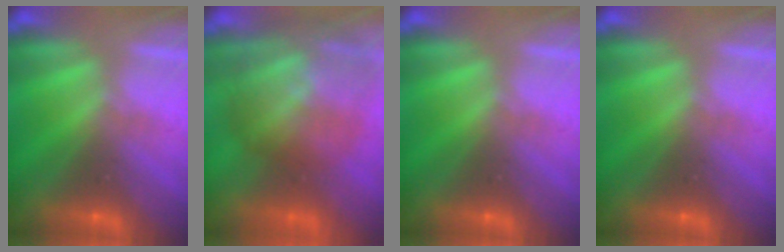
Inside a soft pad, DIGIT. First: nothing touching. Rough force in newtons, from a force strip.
{"total": 7.4}
{"total": 0.0}
{"total": 0.0}